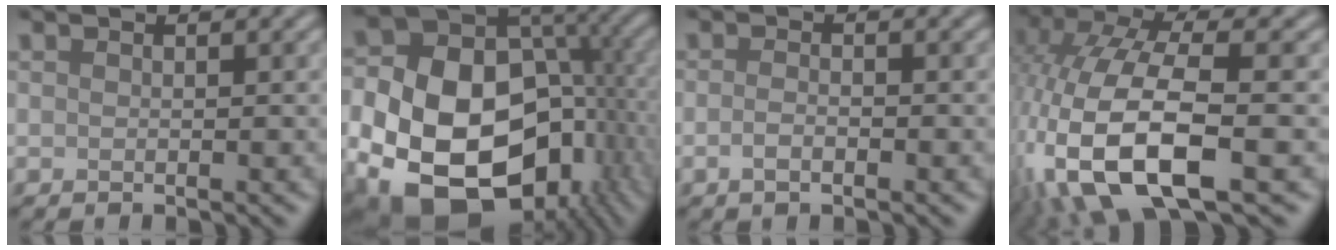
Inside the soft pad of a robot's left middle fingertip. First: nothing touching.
{"total": 20.6, "force": [-6.3, 14.5, 13.2], "torque": [-0.253, -0.032, -0.084]}
{"total": 1.4, "force": [-0.6, 0.5, 1.2], "torque": [-0.025, -0.001, -0.015]}
{"total": 12.7, "force": [-4.4, 5.2, 10.7], "torque": [-0.236, -0.004, -0.088]}